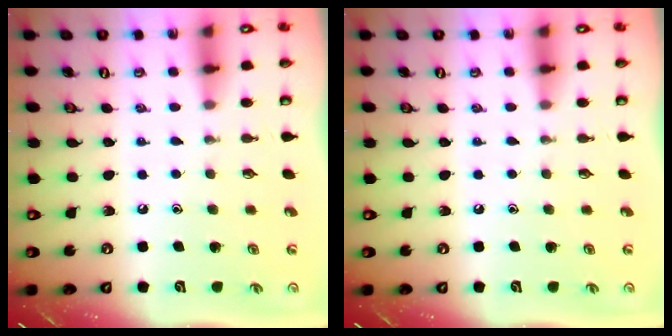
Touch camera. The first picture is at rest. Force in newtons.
{"total": 0.0}